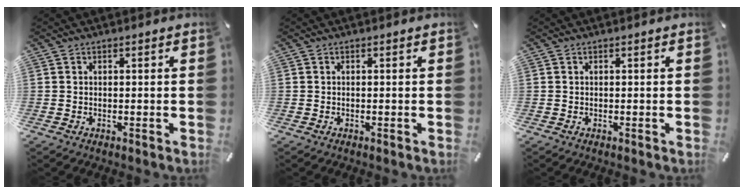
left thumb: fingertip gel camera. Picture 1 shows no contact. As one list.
[{"total": 0.0}, {"total": 0.0}]